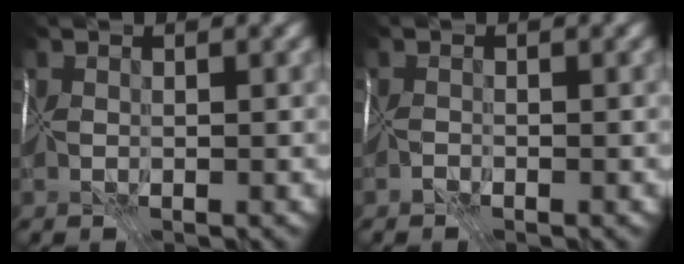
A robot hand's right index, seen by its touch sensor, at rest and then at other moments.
{"total": 1.5, "force": [-1.5, 0.2, -0.2], "torque": [0.017, -0.002, -0.028]}